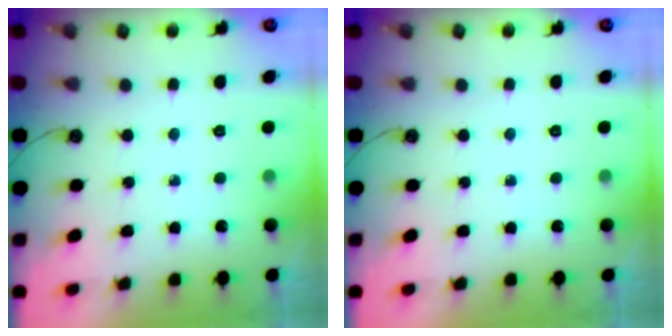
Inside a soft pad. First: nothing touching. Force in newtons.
{"total": 0.0}